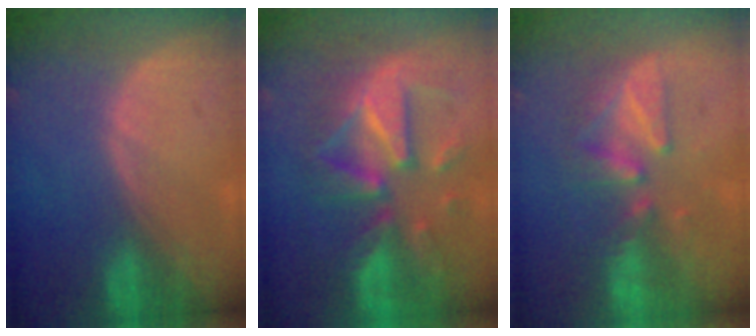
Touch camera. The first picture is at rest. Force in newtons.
{"total": 12.3, "press": 12.3, "slide": 1.2}
{"total": 7.6, "press": 7.3, "slide": 2.1}